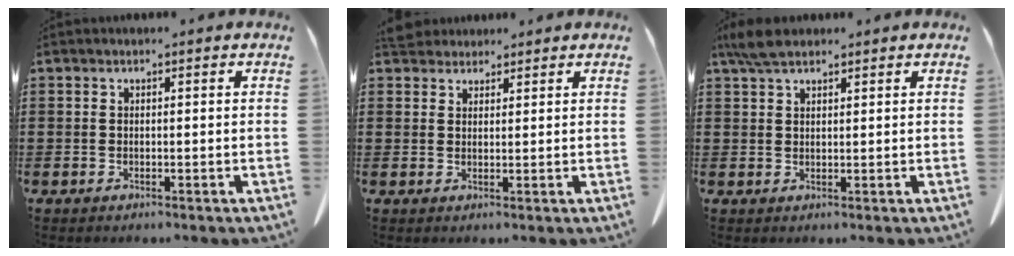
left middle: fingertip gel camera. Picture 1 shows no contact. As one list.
[{"total": 3.5, "force": [3.3, 1.1, 0.7], "torque": [-0.024, -0.004, 0.065]}, {"total": 4.1, "force": [3.0, 1.4, 2.4], "torque": [-0.055, 0.002, 0.059]}]